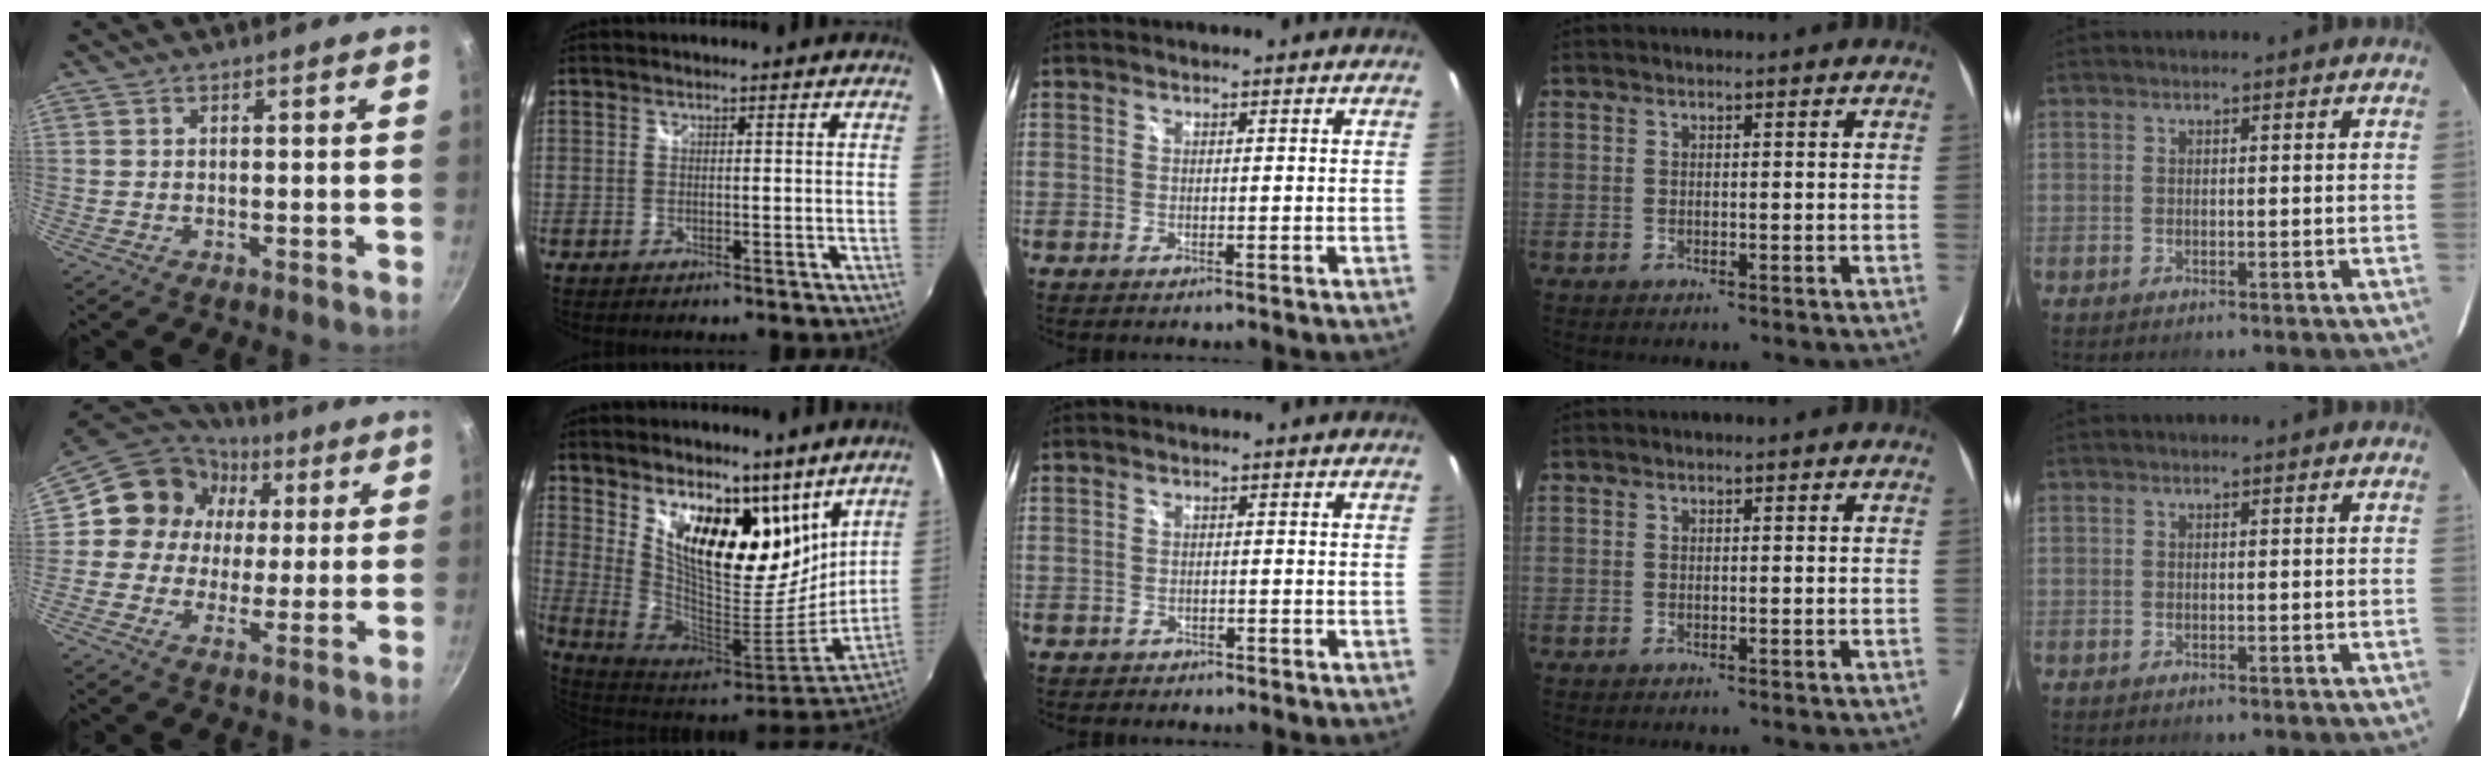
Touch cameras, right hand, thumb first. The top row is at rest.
{"thumb": {"total": 13.5, "force": [3.2, 12.0, 5.1], "torque": [-0.065, 0.007, 0.027]}, "index": {"total": 19.8, "force": [11.7, 8.6, 13.4], "torque": [-0.223, -0.008, 0.214]}, "middle": {"total": 1.6, "force": [-1.2, 1.1, 0.1], "torque": [-0.007, 0.001, -0.017]}}